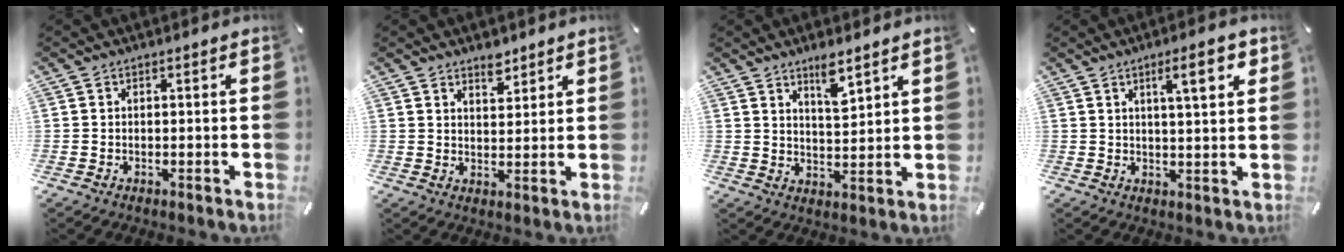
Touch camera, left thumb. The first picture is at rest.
{"total": 4.5, "force": [3.6, 2.4, 1.4], "torque": [-0.001, -0.023, 0.061]}
{"total": 6.0, "force": [5.0, 1.4, 3.1], "torque": [-0.040, -0.034, 0.083]}
{"total": 8.4, "force": [3.7, 1.8, 7.3], "torque": [-0.110, -0.009, 0.051]}